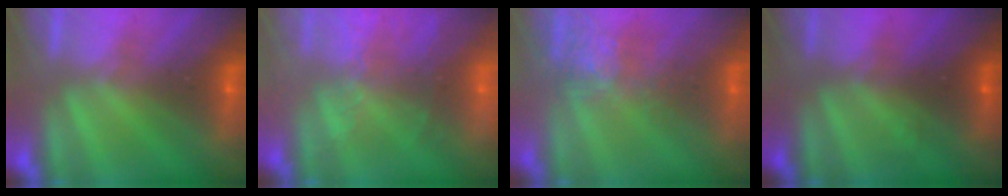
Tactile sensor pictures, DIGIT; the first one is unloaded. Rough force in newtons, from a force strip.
{"total": 8.7}
{"total": 3.7}
{"total": 1.6}